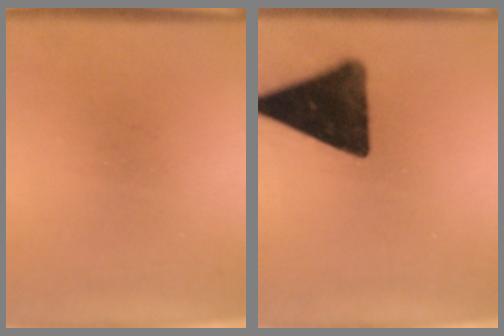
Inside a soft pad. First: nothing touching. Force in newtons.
{"total": 14.5}